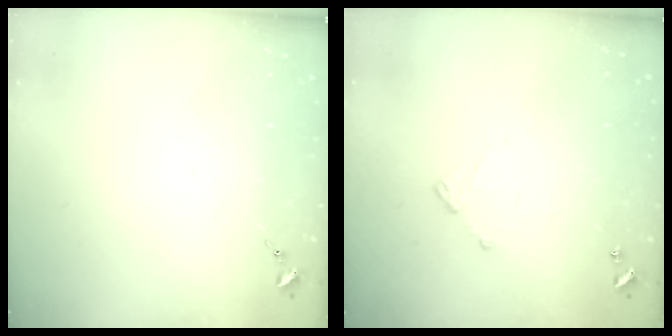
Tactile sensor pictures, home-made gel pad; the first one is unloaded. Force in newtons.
{"total": 5.8, "press": 5.8, "slide": 0.5}